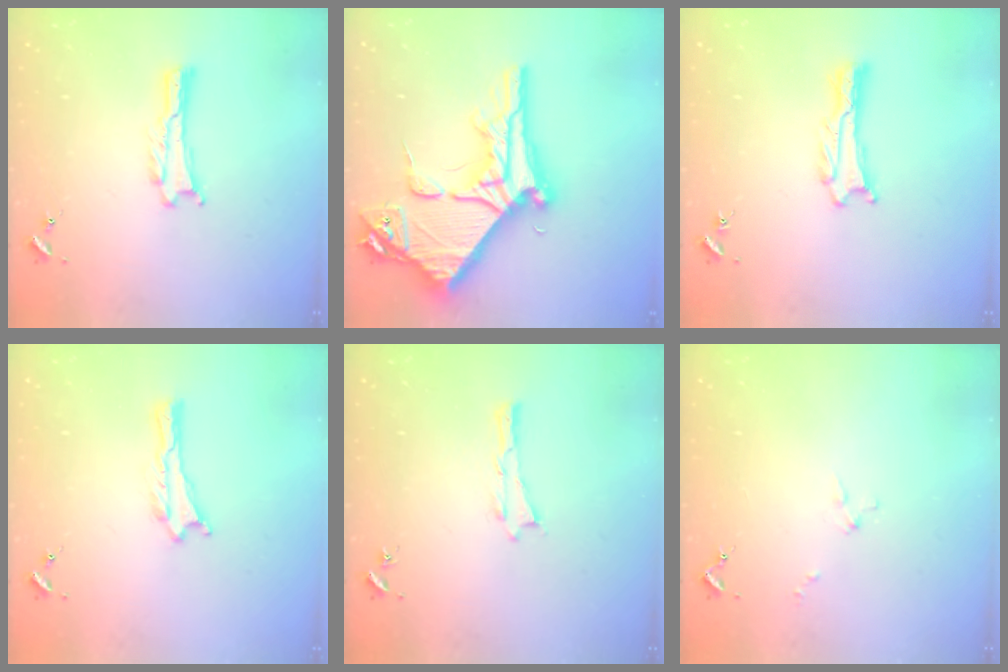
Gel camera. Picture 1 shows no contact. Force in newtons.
{"total": 13.6, "press": 13.6, "slide": 1.4}
{"total": 0.9, "press": 0.8, "slide": 0.1}
{"total": 0.0}
{"total": 0.0}
{"total": 1.3, "press": 1.2, "slide": 0.1}